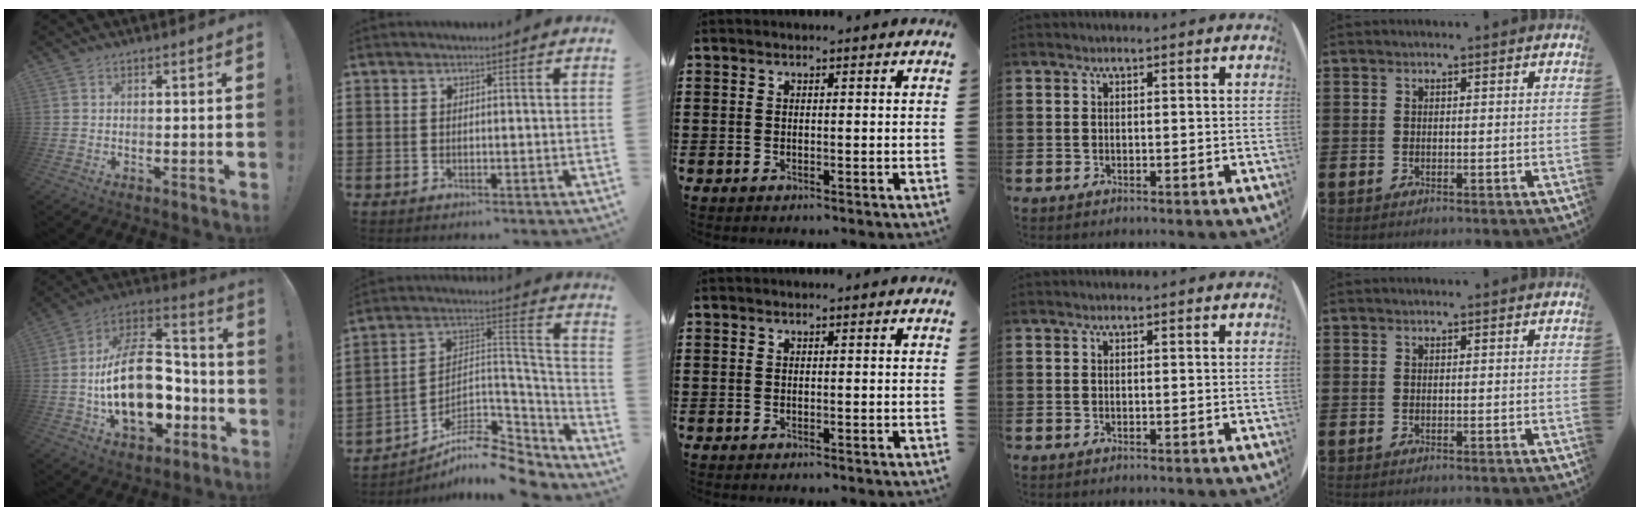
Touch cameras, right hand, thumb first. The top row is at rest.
{"thumb": {"total": 23.8, "force": [-4.6, 14.2, 18.5], "torque": [-0.330, 0.035, -0.067]}, "index": {"total": 9.0, "force": [-7.7, 3.0, 3.6], "torque": [-0.055, 0.015, -0.146]}}